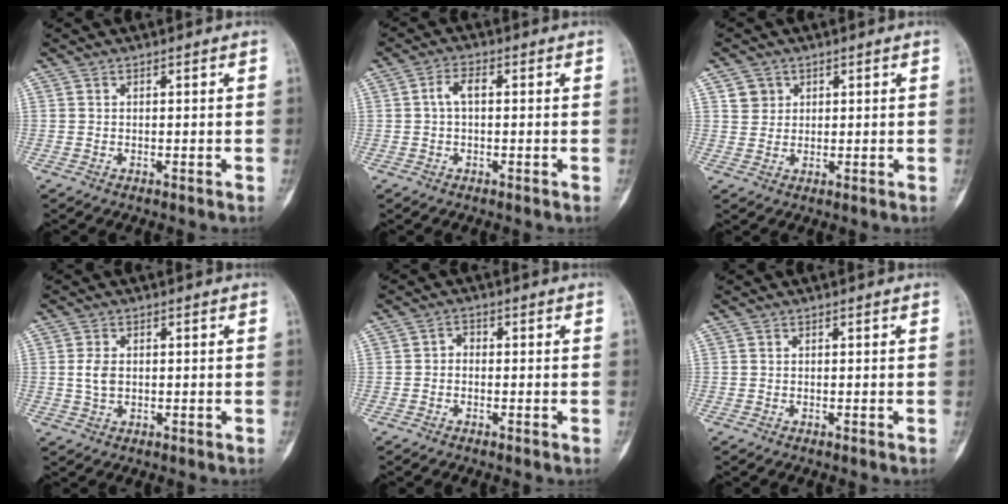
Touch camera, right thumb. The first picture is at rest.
{"total": 3.2, "force": [0.2, 1.7, 2.7], "torque": [-0.051, 0.013, 0.000]}
{"total": 3.0, "force": [1.4, 2.7, 0.5], "torque": [0.009, -0.006, 0.023]}
{"total": 3.2, "force": [0.2, 2.1, 2.4], "torque": [-0.047, 0.001, 0.005]}
{"total": 1.6, "force": [-0.4, 1.2, 0.9], "torque": [-0.008, 0.007, -0.014]}
{"total": 0.0}